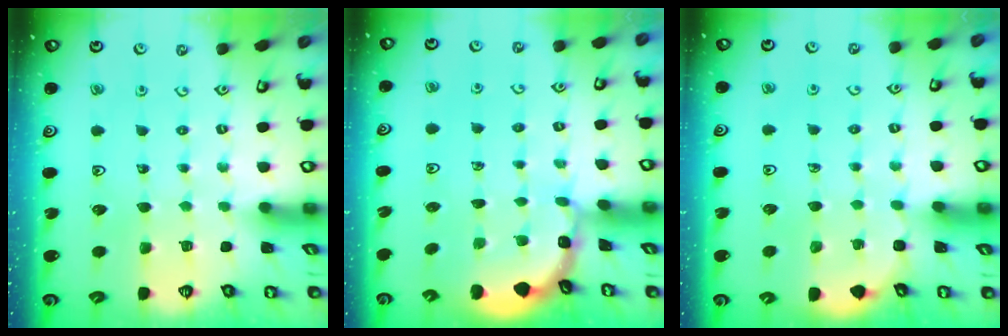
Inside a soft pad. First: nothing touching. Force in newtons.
{"total": 1.9, "press": 1.9, "slide": 0.2}
{"total": 2.6, "press": 2.6, "slide": 0.3}